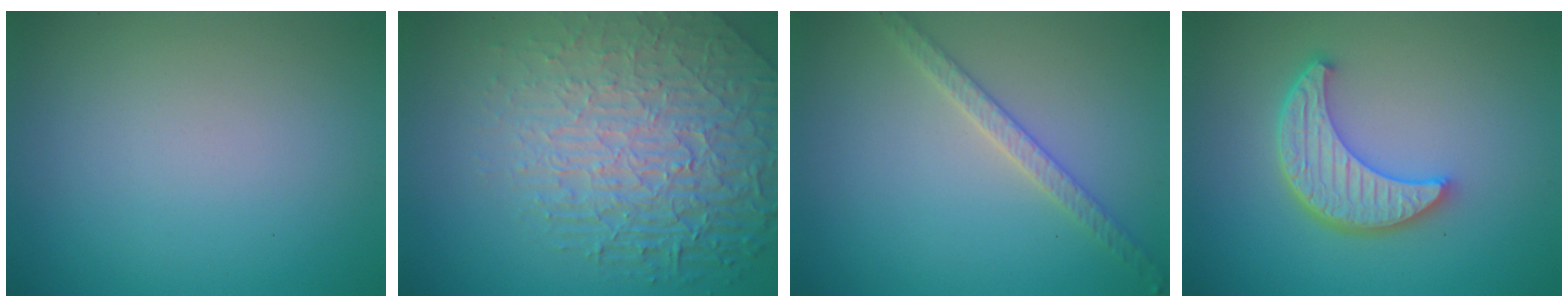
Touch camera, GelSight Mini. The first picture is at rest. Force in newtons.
{"total": 8.1, "press": 5.8, "slide": 5.7}
{"total": 2.5, "press": 2.4, "slide": 0.4}
{"total": 5.3, "press": 4.1, "slide": 3.4}